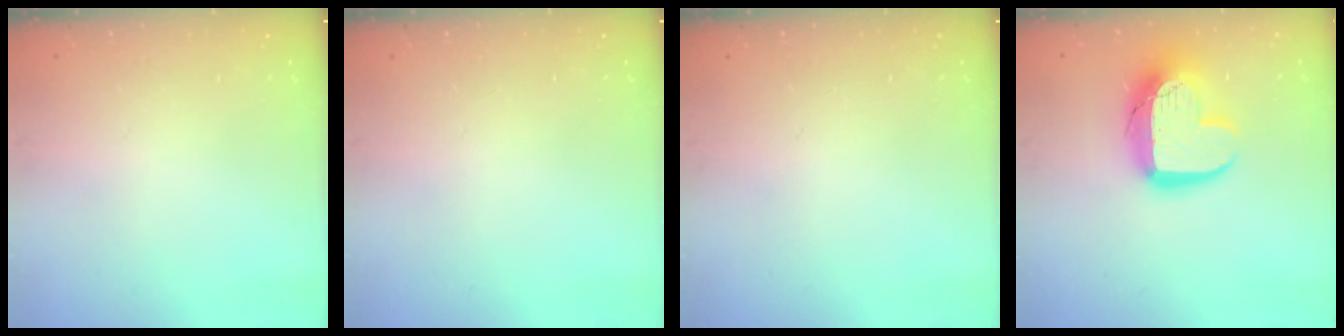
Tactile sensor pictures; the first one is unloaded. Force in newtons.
{"total": 0.0}
{"total": 0.0}
{"total": 16.1, "press": 16.1, "slide": 1.1}